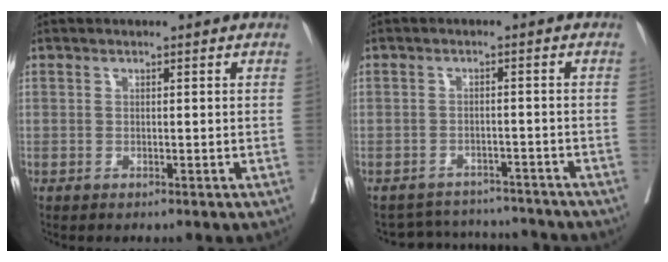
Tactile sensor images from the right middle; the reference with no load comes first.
{"total": 9.2, "force": [-9.0, 1.8, 0.5], "torque": [-0.007, 0.015, -0.119]}